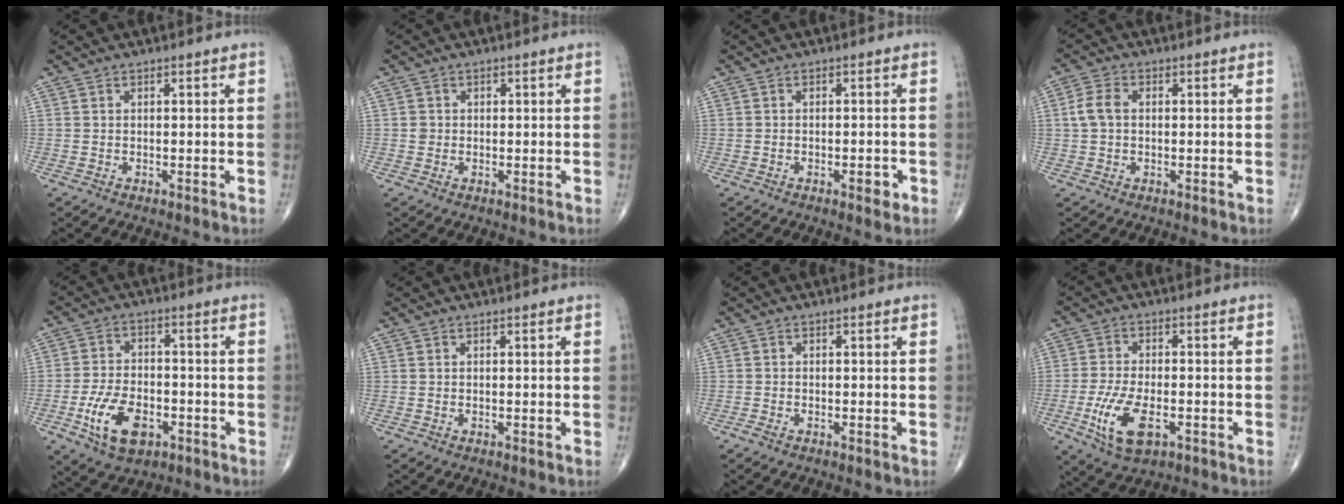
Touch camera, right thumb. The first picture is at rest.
{"total": 1.3, "force": [0.0, 1.3, 0.2], "torque": [0.004, 0.003, 0.000]}
{"total": 2.5, "force": [-1.1, 1.0, 2.1], "torque": [-0.025, 0.000, -0.016]}
{"total": 4.2, "force": [0.3, 2.9, 3.0], "torque": [-0.068, 0.012, 0.002]}
{"total": 11.0, "force": [-4.4, 6.4, 7.8], "torque": [-0.135, 0.013, -0.076]}
{"total": 0.0}
{"total": 1.0, "force": [-0.6, 0.2, 0.7], "torque": [-0.022, -0.003, -0.017]}
{"total": 9.9, "force": [-3.5, 4.7, 8.0], "torque": [-0.164, 0.002, -0.059]}